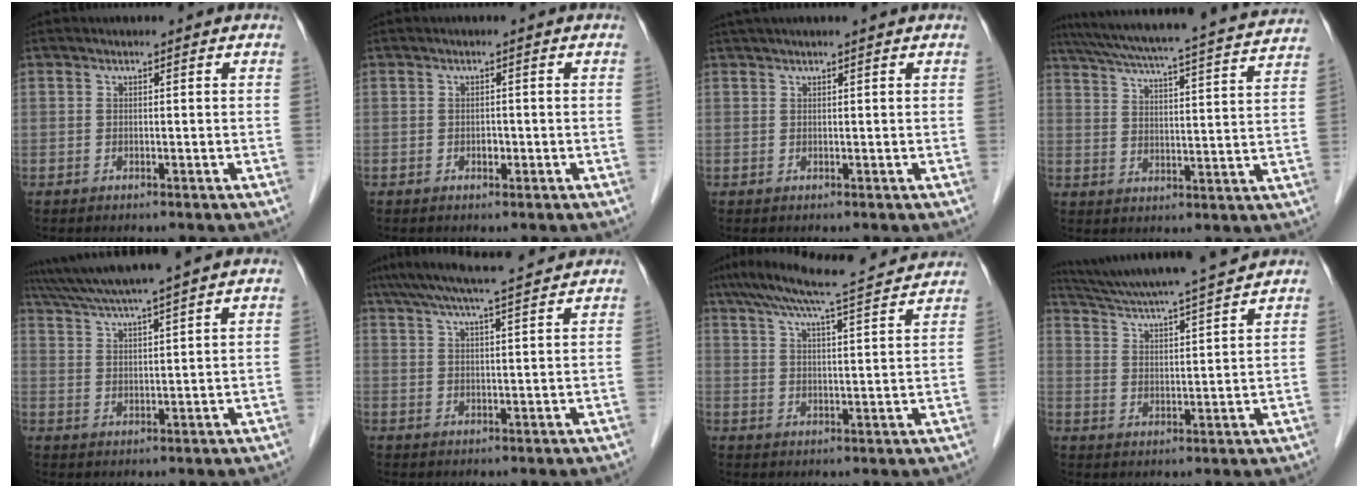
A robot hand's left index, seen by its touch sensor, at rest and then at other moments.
{"total": 0.9, "force": [-0.3, 0.6, 0.6], "torque": [-0.010, 0.002, -0.006]}
{"total": 4.3, "force": [3.6, -0.5, 2.3], "torque": [-0.029, 0.036, 0.057]}
{"total": 23.0, "force": [20.5, 0.4, 10.4], "torque": [-0.178, -0.002, 0.272]}
{"total": 11.3, "force": [9.7, -1.4, 5.5], "torque": [-0.100, 0.024, 0.156]}
{"total": 10.4, "force": [9.3, -0.4, 4.8], "torque": [-0.085, 0.030, 0.136]}
{"total": 15.9, "force": [14.3, 0.1, 7.1], "torque": [-0.133, 0.025, 0.199]}
{"total": 15.9, "force": [14.4, -0.9, 6.7], "torque": [-0.127, 0.006, 0.220]}